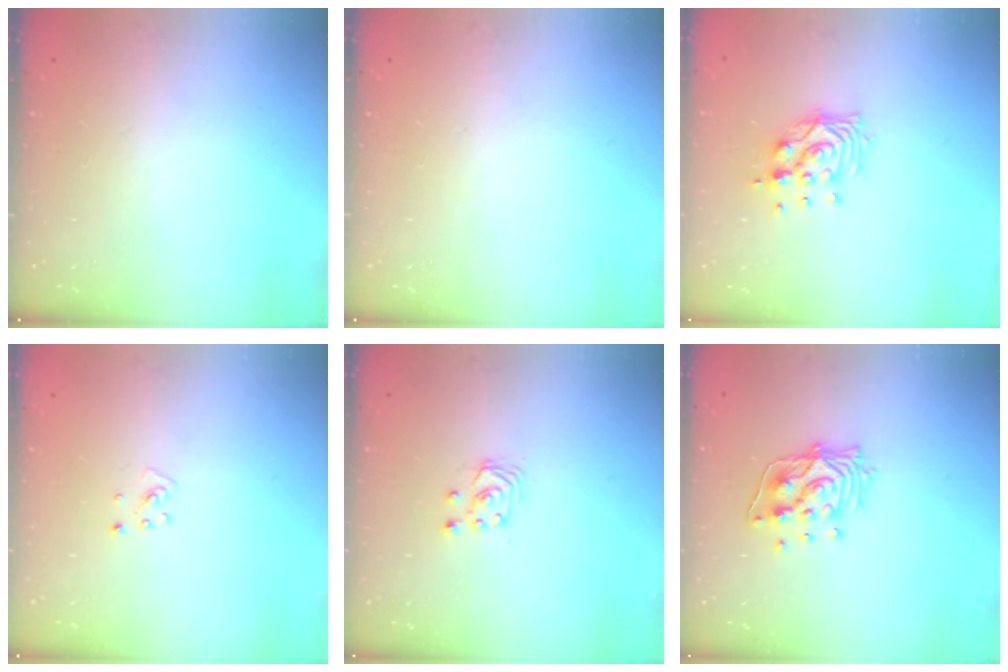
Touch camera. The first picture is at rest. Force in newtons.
{"total": 0.0}
{"total": 10.7, "press": 10.6, "slide": 1.1}
{"total": 3.7, "press": 3.7, "slide": 0.4}
{"total": 2.5, "press": 2.5, "slide": 0.3}
{"total": 12.4, "press": 12.3, "slide": 1.1}